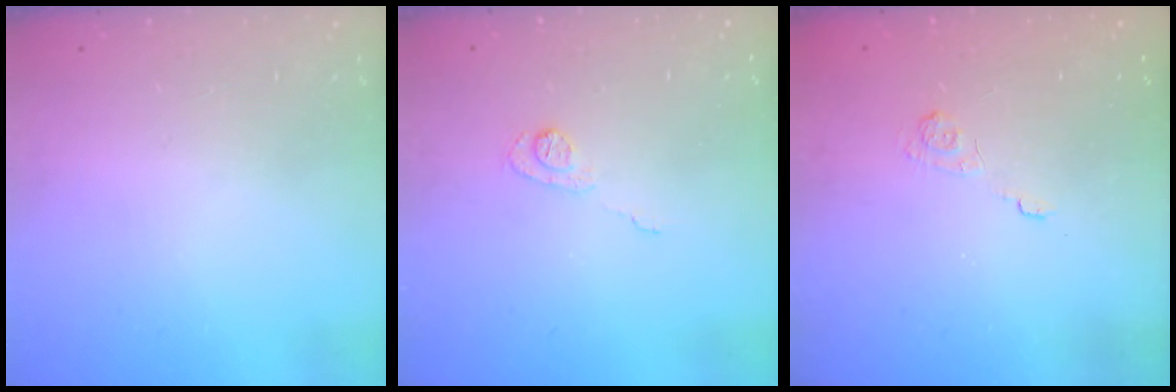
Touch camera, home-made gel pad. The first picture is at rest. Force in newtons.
{"total": 6.4, "press": 6.3, "slide": 0.6}
{"total": 2.0, "press": 1.4, "slide": 1.4}